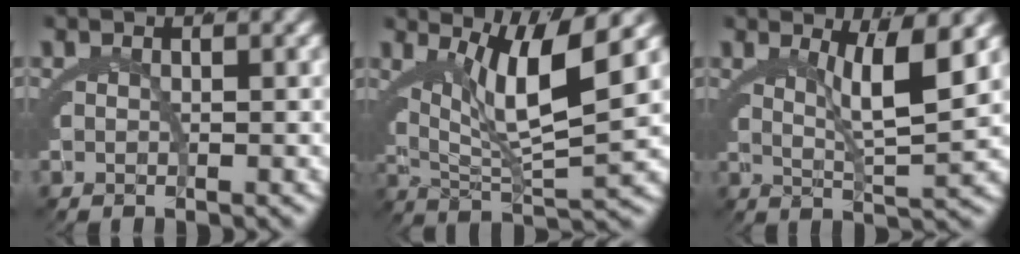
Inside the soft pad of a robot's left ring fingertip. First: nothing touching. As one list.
[{"total": 7.8, "force": [2.8, 2.7, 6.8], "torque": [-0.121, -0.002, 0.050]}, {"total": 4.4, "force": [2.2, -0.1, 3.9], "torque": [-0.064, -0.010, 0.045]}]